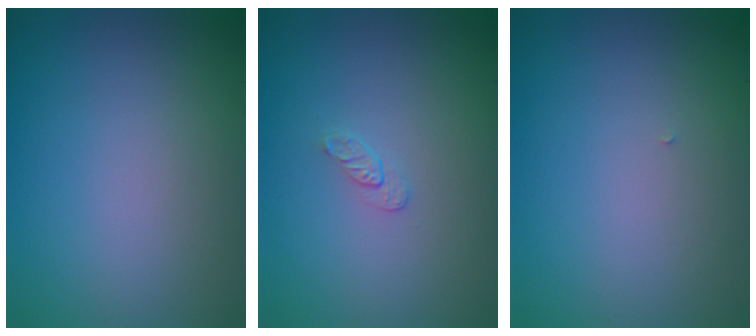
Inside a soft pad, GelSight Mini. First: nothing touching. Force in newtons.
{"total": 0.8, "press": 0.5, "slide": 0.7}
{"total": 0.0}